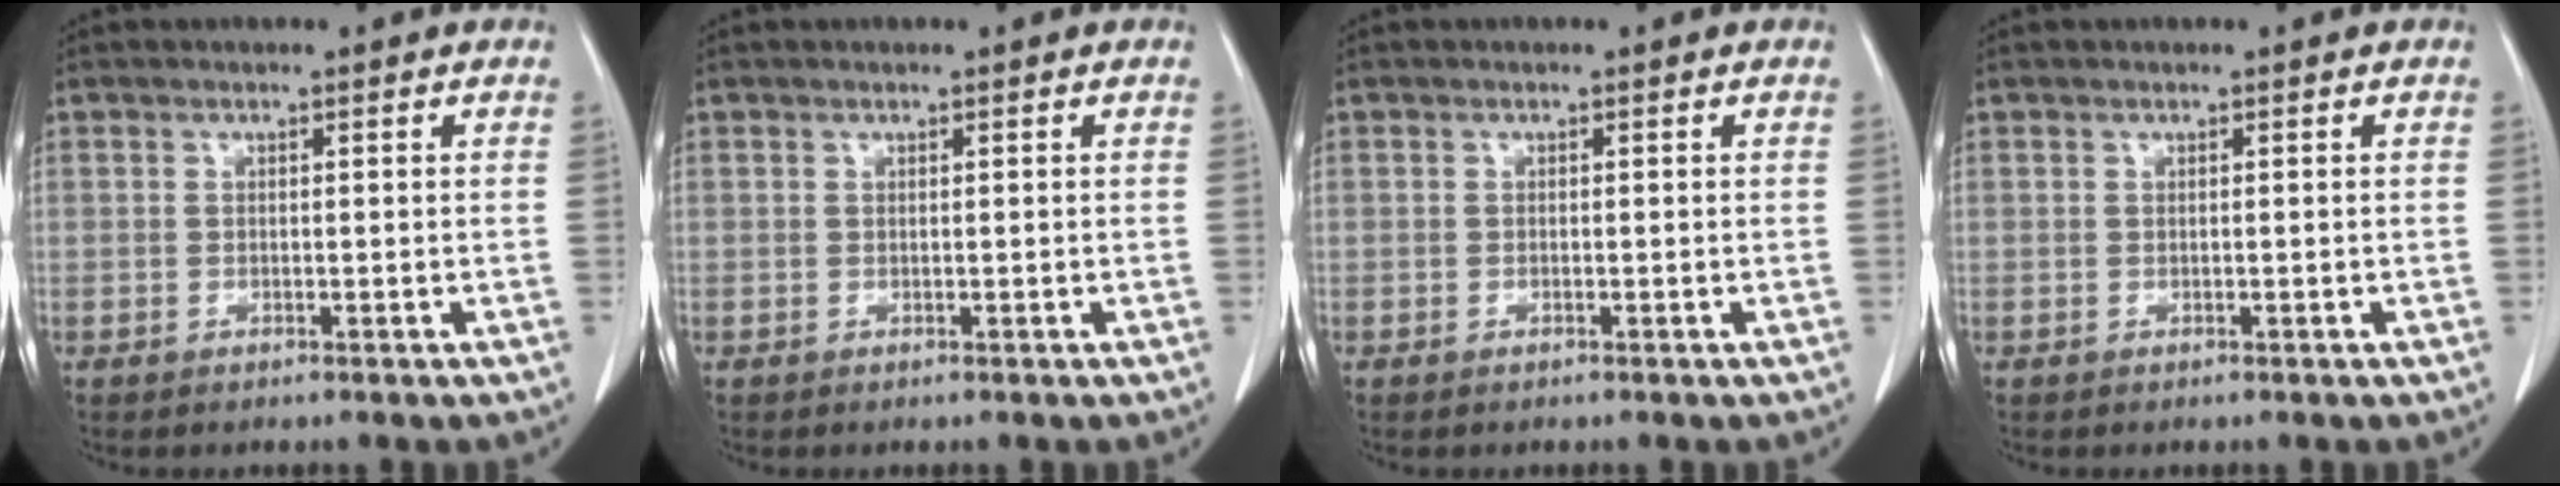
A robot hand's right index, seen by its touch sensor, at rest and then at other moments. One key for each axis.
{"total": 0.0}
{"total": 0.0}
{"total": 0.0}